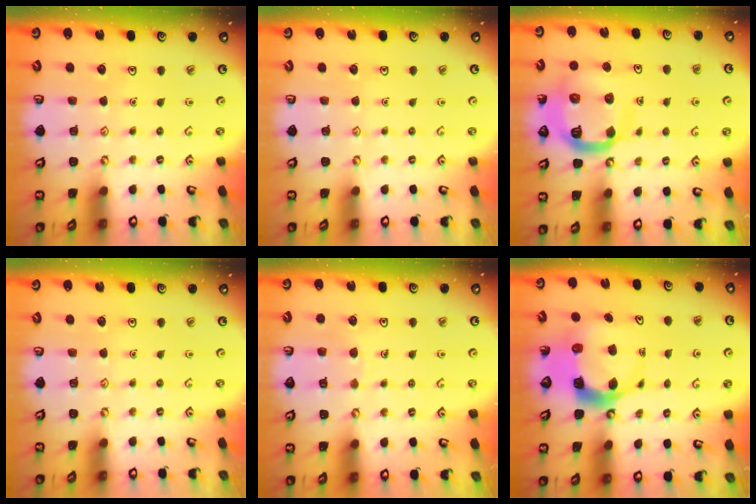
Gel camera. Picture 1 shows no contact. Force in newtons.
{"total": 0.0}
{"total": 13.8, "press": 13.7, "slide": 1.6}
{"total": 0.0}
{"total": 4.4, "press": 4.4, "slide": 0.3}
{"total": 7.2, "press": 7.2, "slide": 1.0}